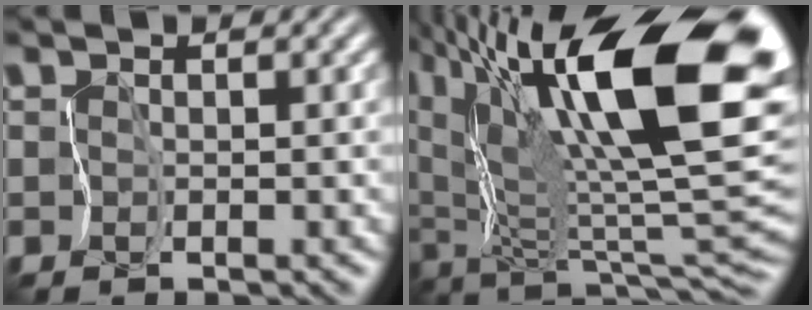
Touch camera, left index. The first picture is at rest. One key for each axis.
{"total": 18.9, "fx": 8.4, "fy": 4.8, "fz": 16.3, "tx": -0.263, "ty": 0.038, "tz": 0.150}